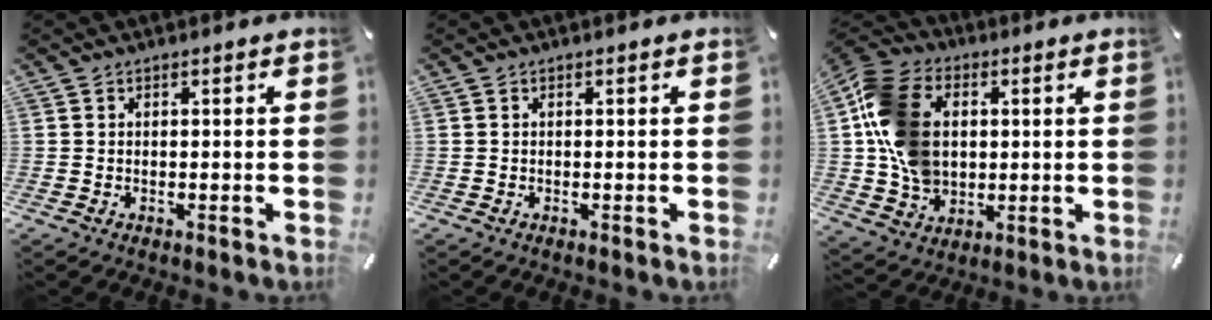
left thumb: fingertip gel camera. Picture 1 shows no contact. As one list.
[{"total": 0.0}, {"total": 15.7, "force": [1.5, 12.3, 9.8], "torque": [-0.219, 0.015, 0.030]}]